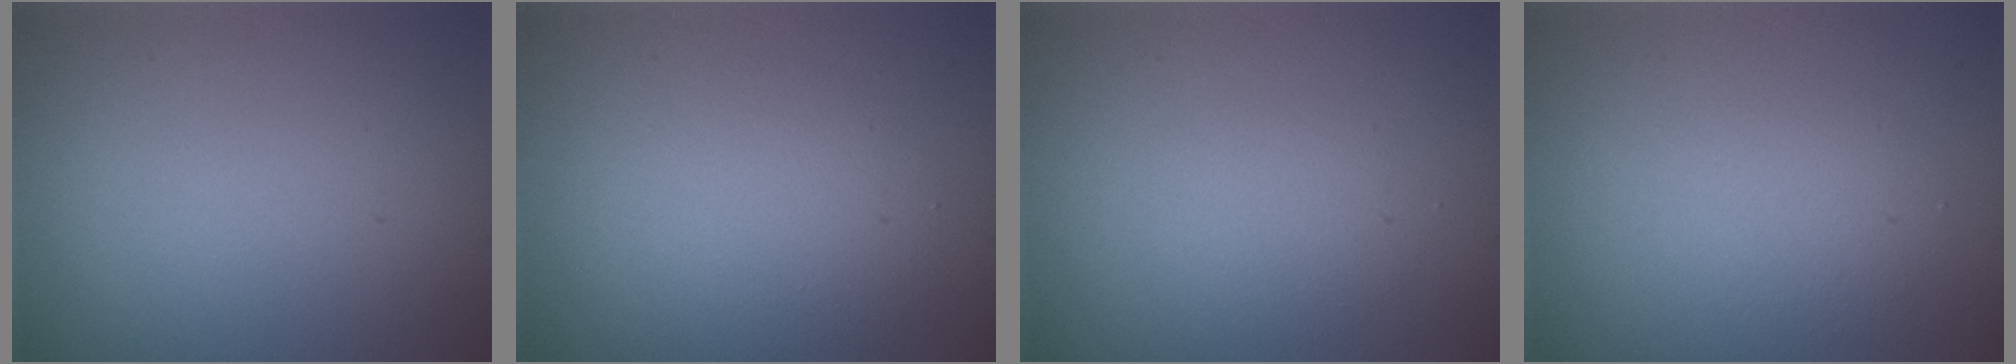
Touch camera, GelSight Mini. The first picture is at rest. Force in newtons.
{"total": 3.5, "press": 3.5, "slide": 0.1}
{"total": 1.6, "press": 1.6, "slide": 0.2}
{"total": 2.4, "press": 2.4, "slide": 0.2}